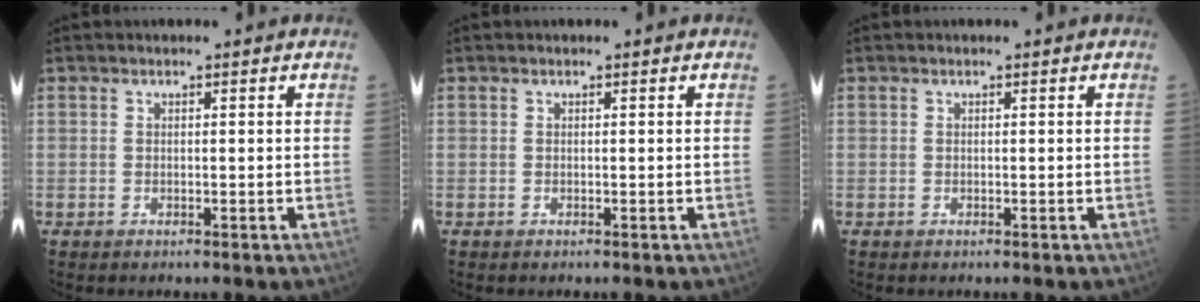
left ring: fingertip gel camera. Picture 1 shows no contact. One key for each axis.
{"total": 0.0}
{"total": 0.0}